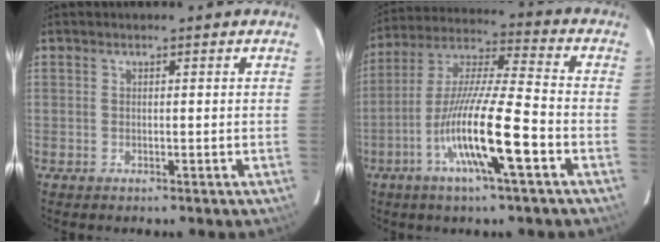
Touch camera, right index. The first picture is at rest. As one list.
[{"total": 15.0, "force": [-5.7, 0.4, 13.9], "torque": [-0.272, -0.008, -0.108]}]